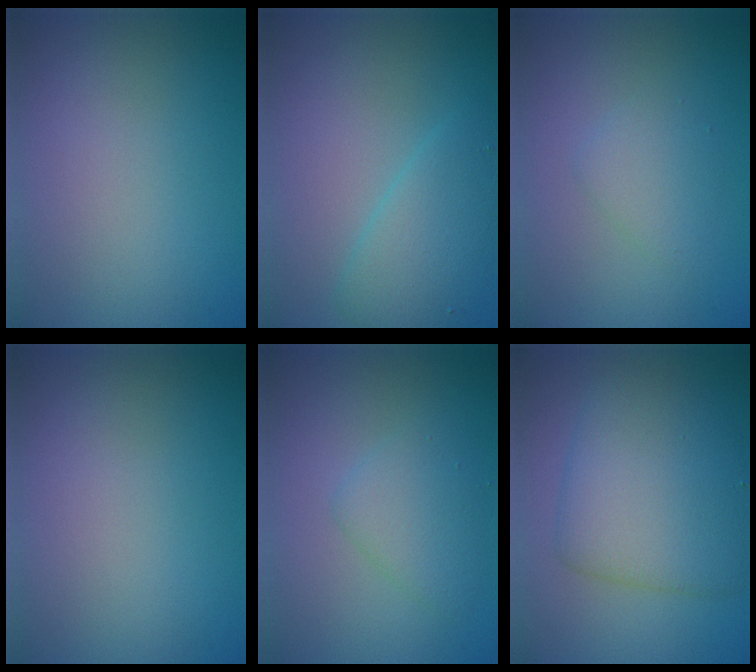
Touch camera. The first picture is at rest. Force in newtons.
{"total": 3.4, "press": 3.4, "slide": 0.2}
{"total": 1.9, "press": 1.9, "slide": 0.2}
{"total": 0.0}
{"total": 2.6, "press": 2.6, "slide": 0.1}
{"total": 6.7, "press": 6.7, "slide": 0.2}